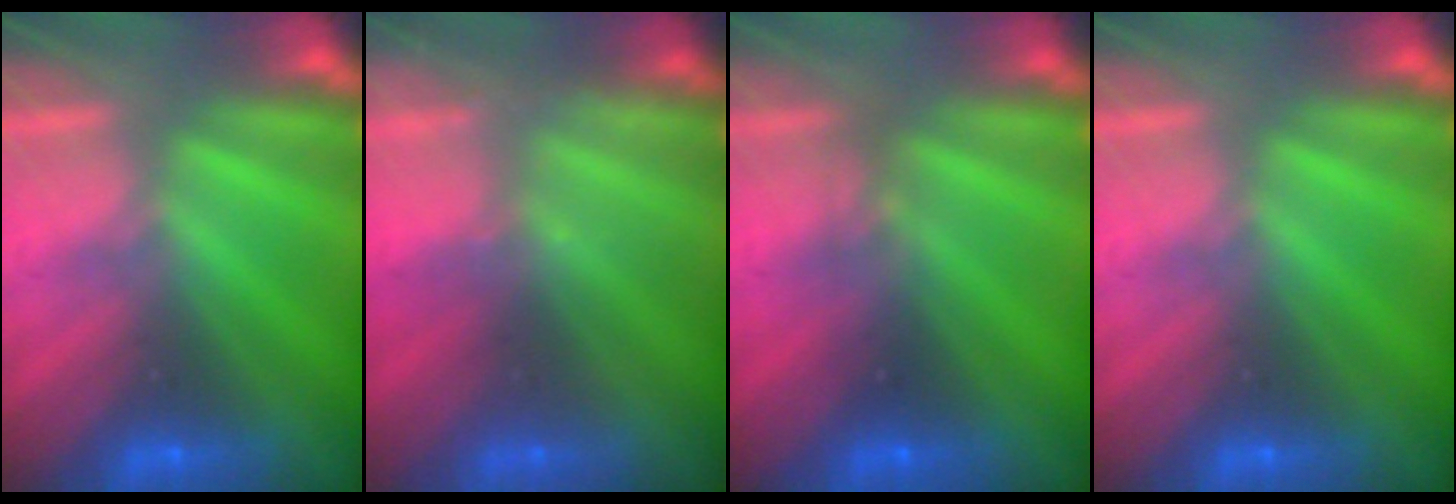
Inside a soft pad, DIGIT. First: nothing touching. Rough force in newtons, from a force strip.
{"total": 2.3}
{"total": 2.3}
{"total": 0.0}